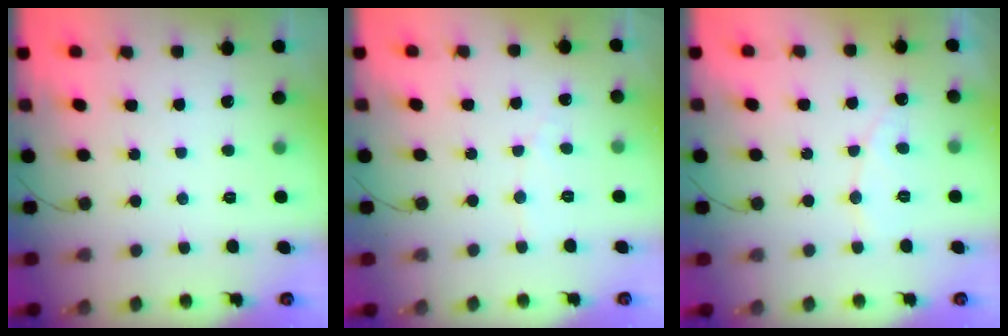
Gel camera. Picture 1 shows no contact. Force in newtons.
{"total": 3.3, "press": 3.3, "slide": 0.3}
{"total": 6.5, "press": 6.5, "slide": 0.4}